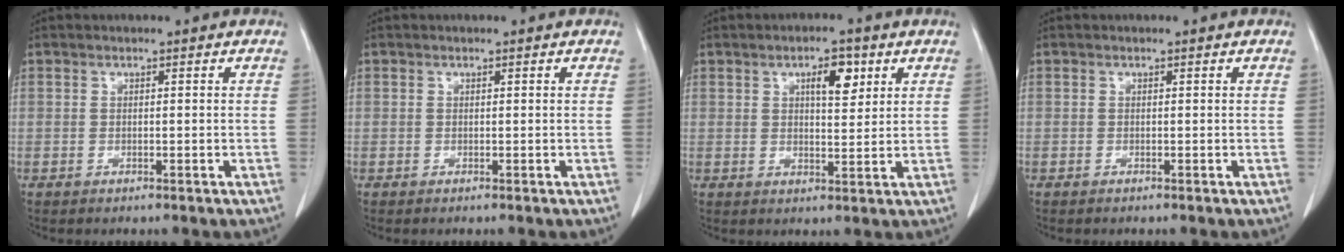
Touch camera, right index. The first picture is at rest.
{"total": 0.0}
{"total": 5.0, "force": [2.3, 1.8, 4.1], "torque": [-0.065, 0.003, 0.037]}
{"total": 0.0}